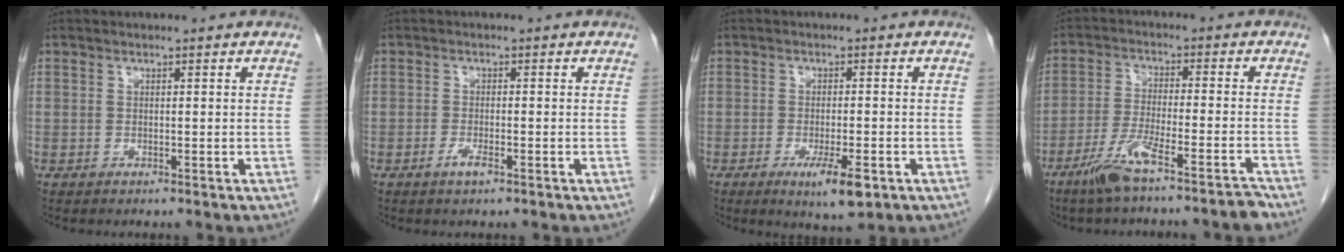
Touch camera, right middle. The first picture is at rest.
{"total": 1.1, "force": [-0.7, 0.2, 0.9], "torque": [-0.021, -0.002, -0.015]}
{"total": 5.1, "force": [-2.4, 1.0, 4.4], "torque": [-0.073, -0.010, -0.032]}
{"total": 8.9, "force": [-6.9, 0.0, 5.6], "torque": [-0.102, -0.010, -0.123]}